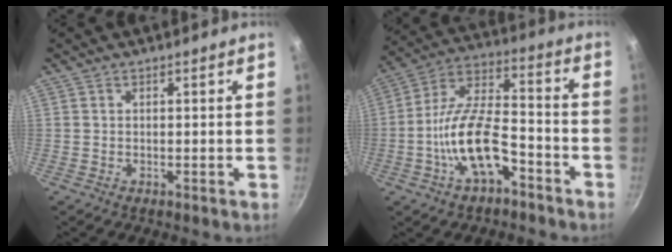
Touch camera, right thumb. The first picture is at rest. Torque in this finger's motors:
{"motor_torque": [3.08, 1.93, 1.83, -0.94, 0.50]}